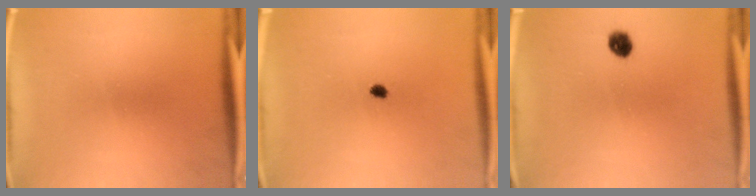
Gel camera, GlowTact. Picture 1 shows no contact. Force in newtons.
{"total": 1.5}
{"total": 3.3}